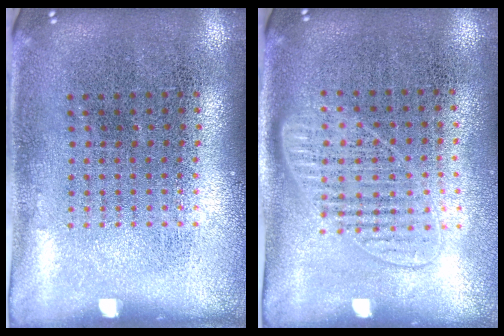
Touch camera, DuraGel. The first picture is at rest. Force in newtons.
{"total": 1.3, "press": 1.2, "slide": 0.5}